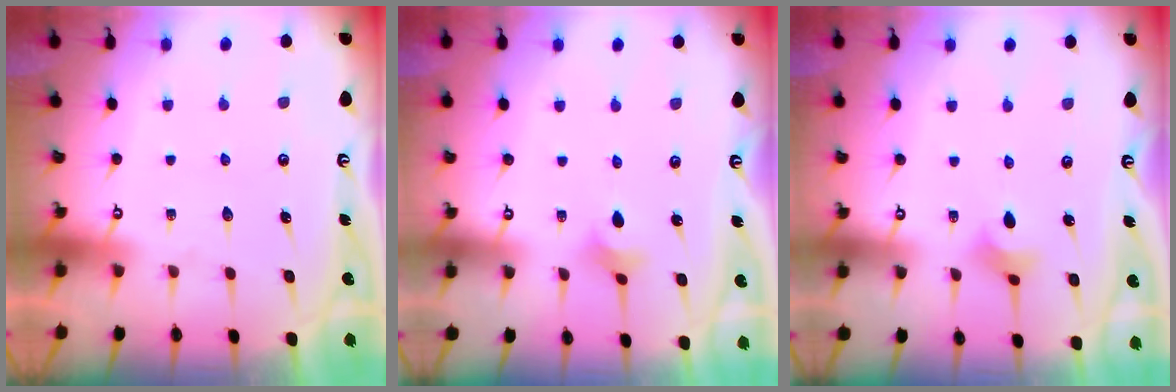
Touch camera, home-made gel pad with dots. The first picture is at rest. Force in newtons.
{"total": 2.6, "press": 2.6, "slide": 0.6}
{"total": 4.1, "press": 4.1, "slide": 0.3}